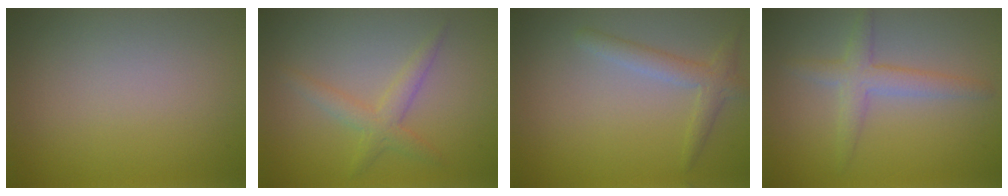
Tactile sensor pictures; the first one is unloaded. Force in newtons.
{"total": 2.3, "press": 2.3, "slide": 0.1}
{"total": 2.3, "press": 2.3, "slide": 0.1}
{"total": 2.8, "press": 2.8, "slide": 0.1}